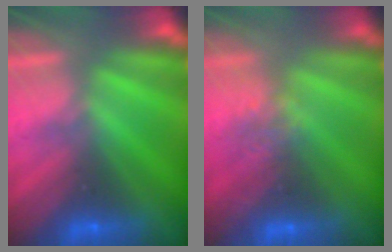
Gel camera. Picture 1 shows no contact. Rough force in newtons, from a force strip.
{"total": 2.8}